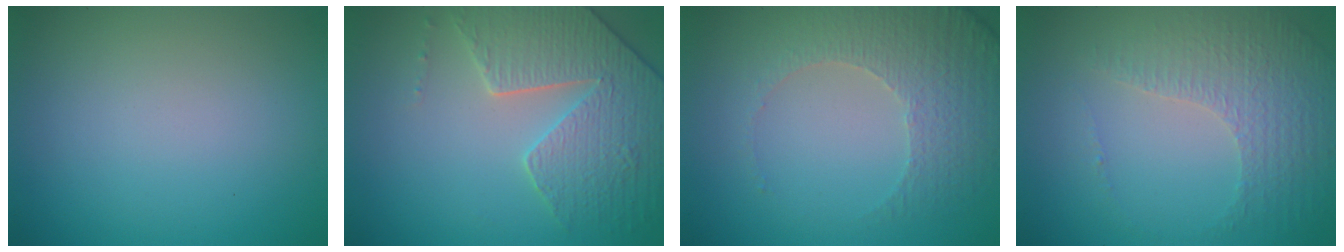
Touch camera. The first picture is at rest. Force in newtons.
{"total": 5.0, "press": 4.8, "slide": 1.3}
{"total": 4.8, "press": 3.5, "slide": 3.3}
{"total": 4.3, "press": 3.0, "slide": 3.1}